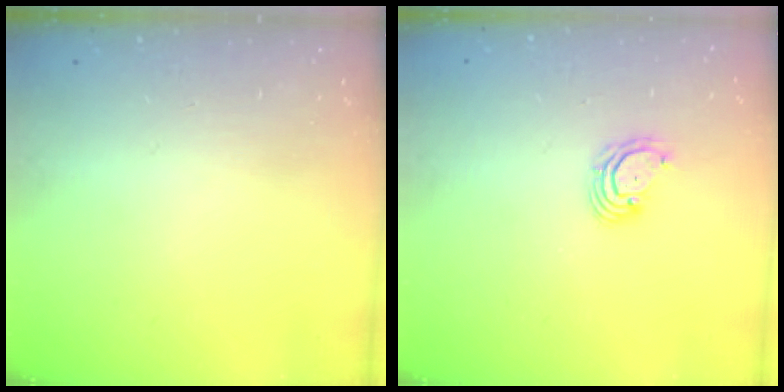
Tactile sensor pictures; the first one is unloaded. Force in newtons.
{"total": 3.4, "press": 3.4, "slide": 0.0}